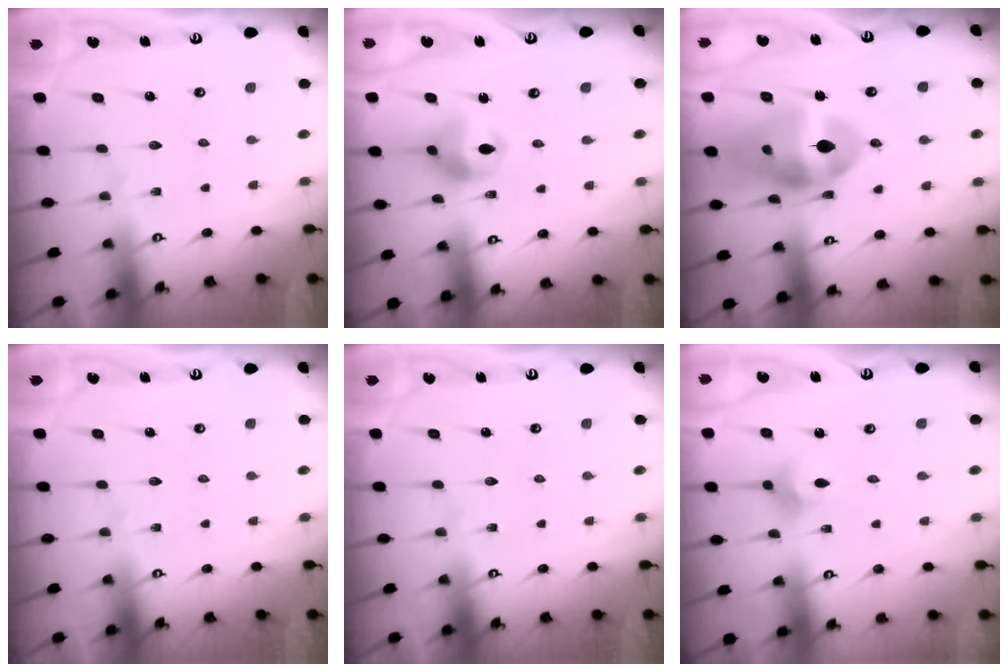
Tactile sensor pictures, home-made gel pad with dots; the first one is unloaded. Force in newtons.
{"total": 11.2, "press": 10.6, "slide": 3.6}
{"total": 18.1, "press": 17.9, "slide": 2.5}
{"total": 0.0}
{"total": 0.0}
{"total": 4.2, "press": 4.1, "slide": 0.8}